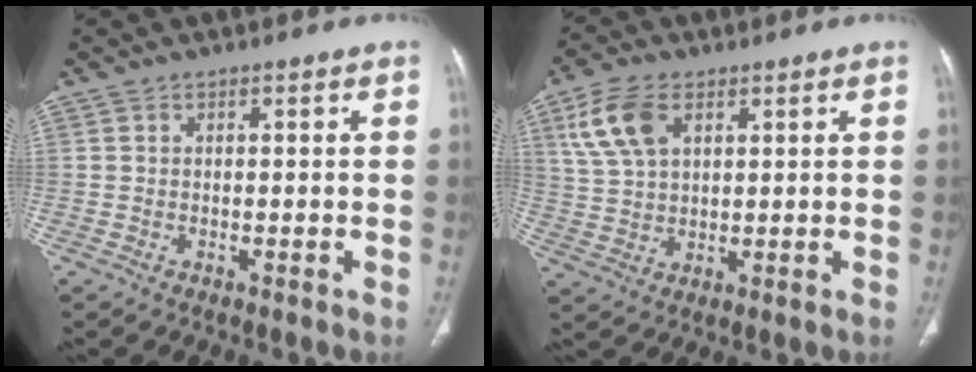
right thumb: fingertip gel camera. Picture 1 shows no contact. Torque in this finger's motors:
{"motor_torque": [0.36, 0.39, 0.16, -0.15, 0.19]}